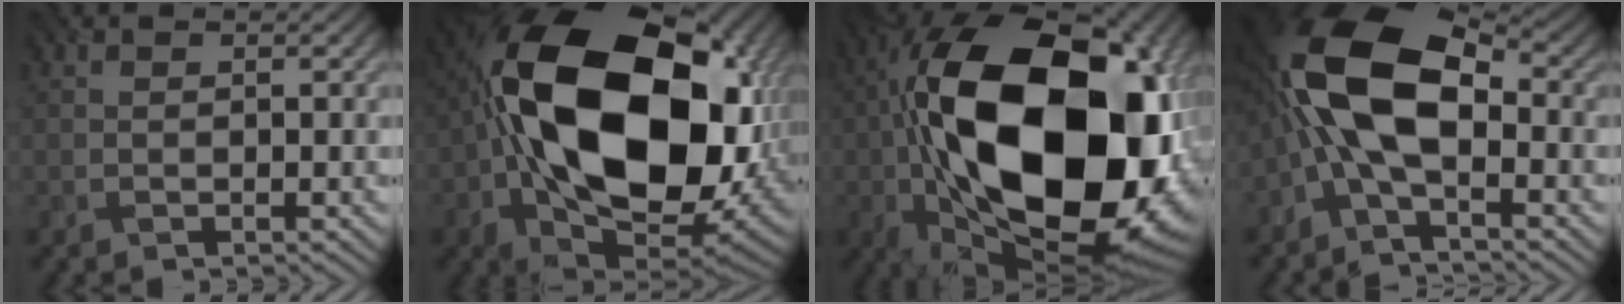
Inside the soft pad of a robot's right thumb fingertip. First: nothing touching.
{"total": 23.4, "force": [0.5, 14.6, 18.2], "torque": [-0.402, -0.049, 0.039]}
{"total": 24.1, "force": [-0.6, 13.4, 20.0], "torque": [-0.399, -0.031, -0.011]}
{"total": 14.2, "force": [-0.5, 6.9, 12.4], "torque": [-0.256, 0.030, -0.032]}